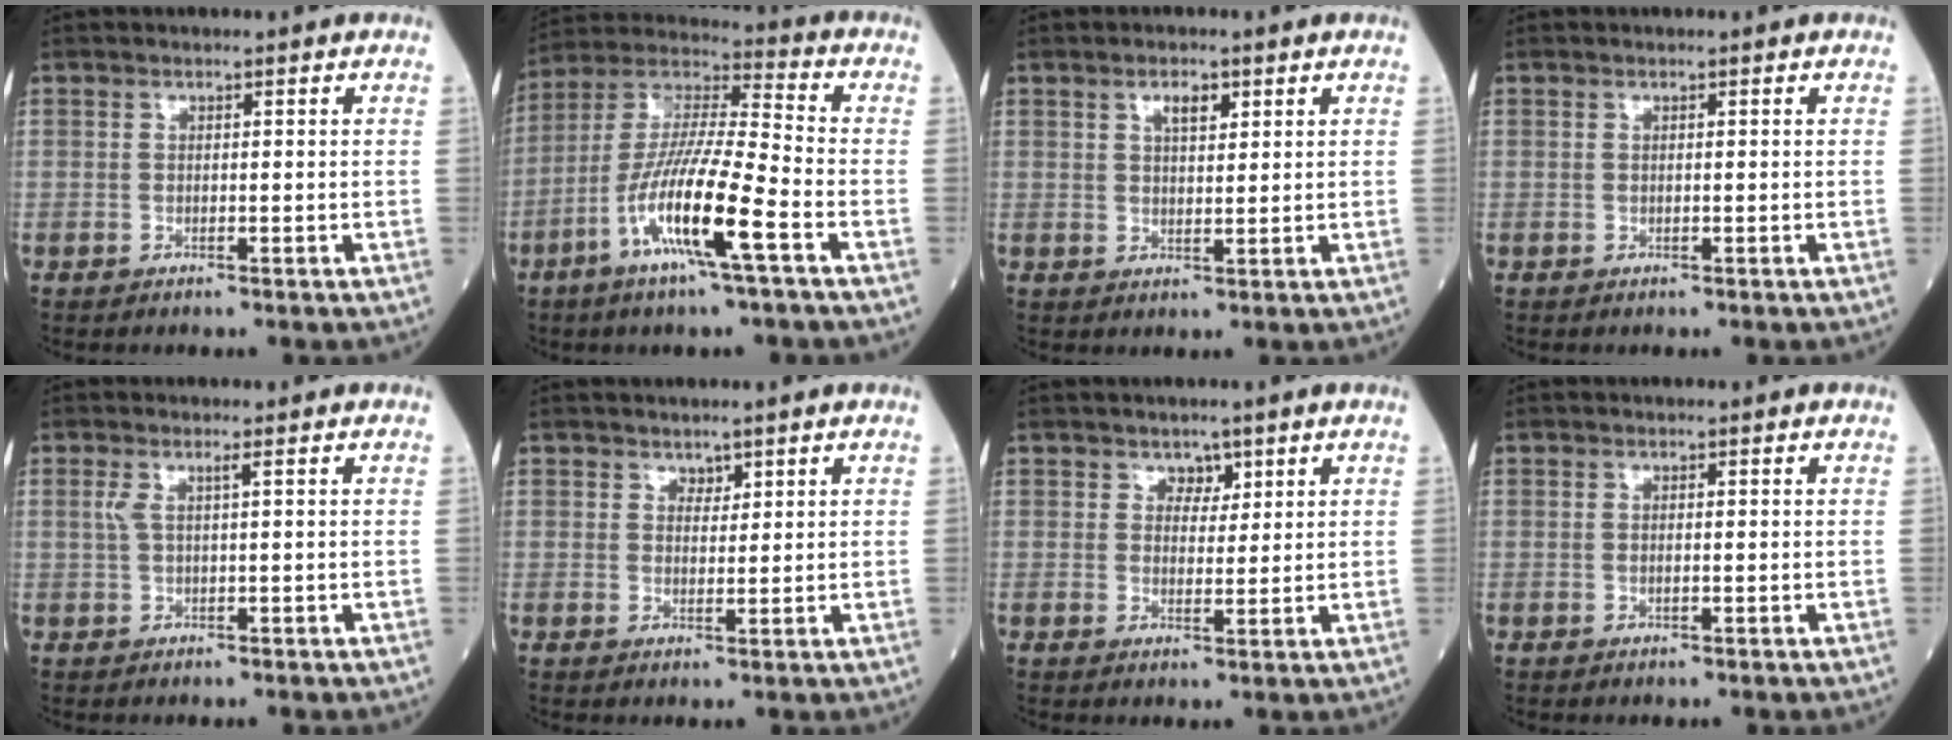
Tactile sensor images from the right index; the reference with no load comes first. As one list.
[{"total": 14.8, "force": [-6.1, 0.5, 13.5], "torque": [-0.275, -0.009, -0.119]}, {"total": 2.9, "force": [1.6, 1.1, 2.2], "torque": [-0.039, 0.002, 0.029]}, {"total": 0.0}, {"total": 1.5, "force": [0.4, -0.1, 1.5], "torque": [-0.039, 0.011, 0.008]}, {"total": 1.4, "force": [1.1, 0.7, 0.4], "torque": [-0.002, -0.002, 0.017]}, {"total": 2.2, "force": [1.4, 1.5, 0.8], "torque": [-0.004, -0.001, 0.022]}, {"total": 0.5, "force": [-0.1, 0.0, 0.5], "torque": [-0.013, -0.001, 0.000]}]